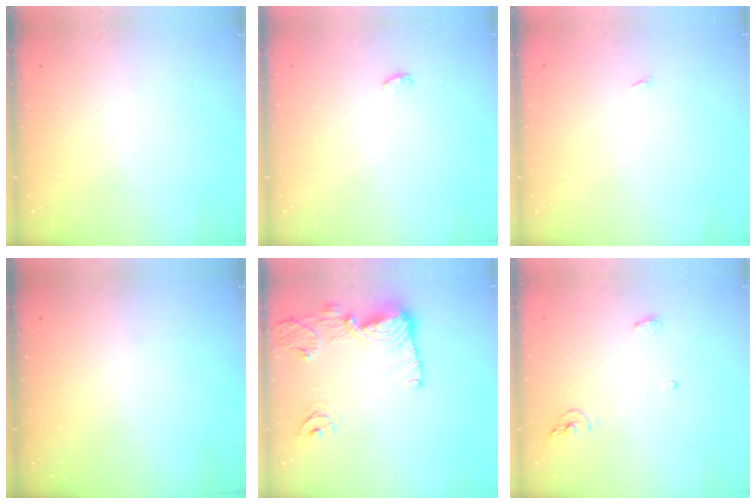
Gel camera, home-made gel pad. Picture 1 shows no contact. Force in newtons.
{"total": 6.5, "press": 3.1, "slide": 5.7}
{"total": 4.0, "press": 1.3, "slide": 3.7}
{"total": 0.0}
{"total": 14.3, "press": 14.2, "slide": 1.4}
{"total": 5.2, "press": 5.0, "slide": 1.2}